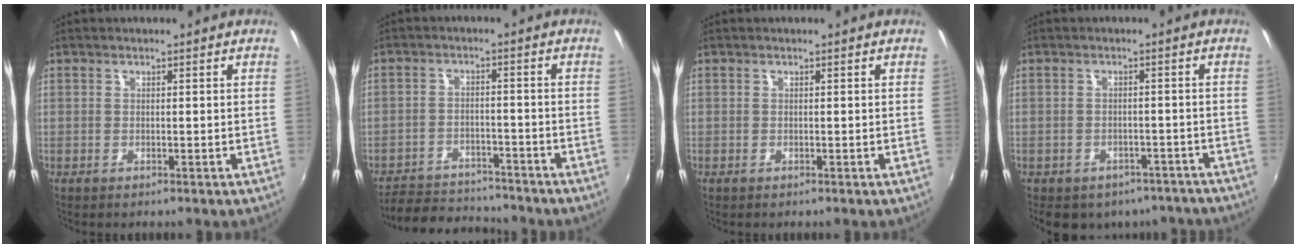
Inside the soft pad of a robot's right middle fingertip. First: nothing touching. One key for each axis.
{"total": 11.0, "fx": -10.0, "fy": 3.5, "fz": 2.7, "tx": -0.080, "ty": 0.009, "tz": -0.151}
{"total": 0.0}
{"total": 12.8, "fx": -9.6, "fy": 7.1, "fz": 4.5, "tx": -0.095, "ty": 0.000, "tz": -0.111}